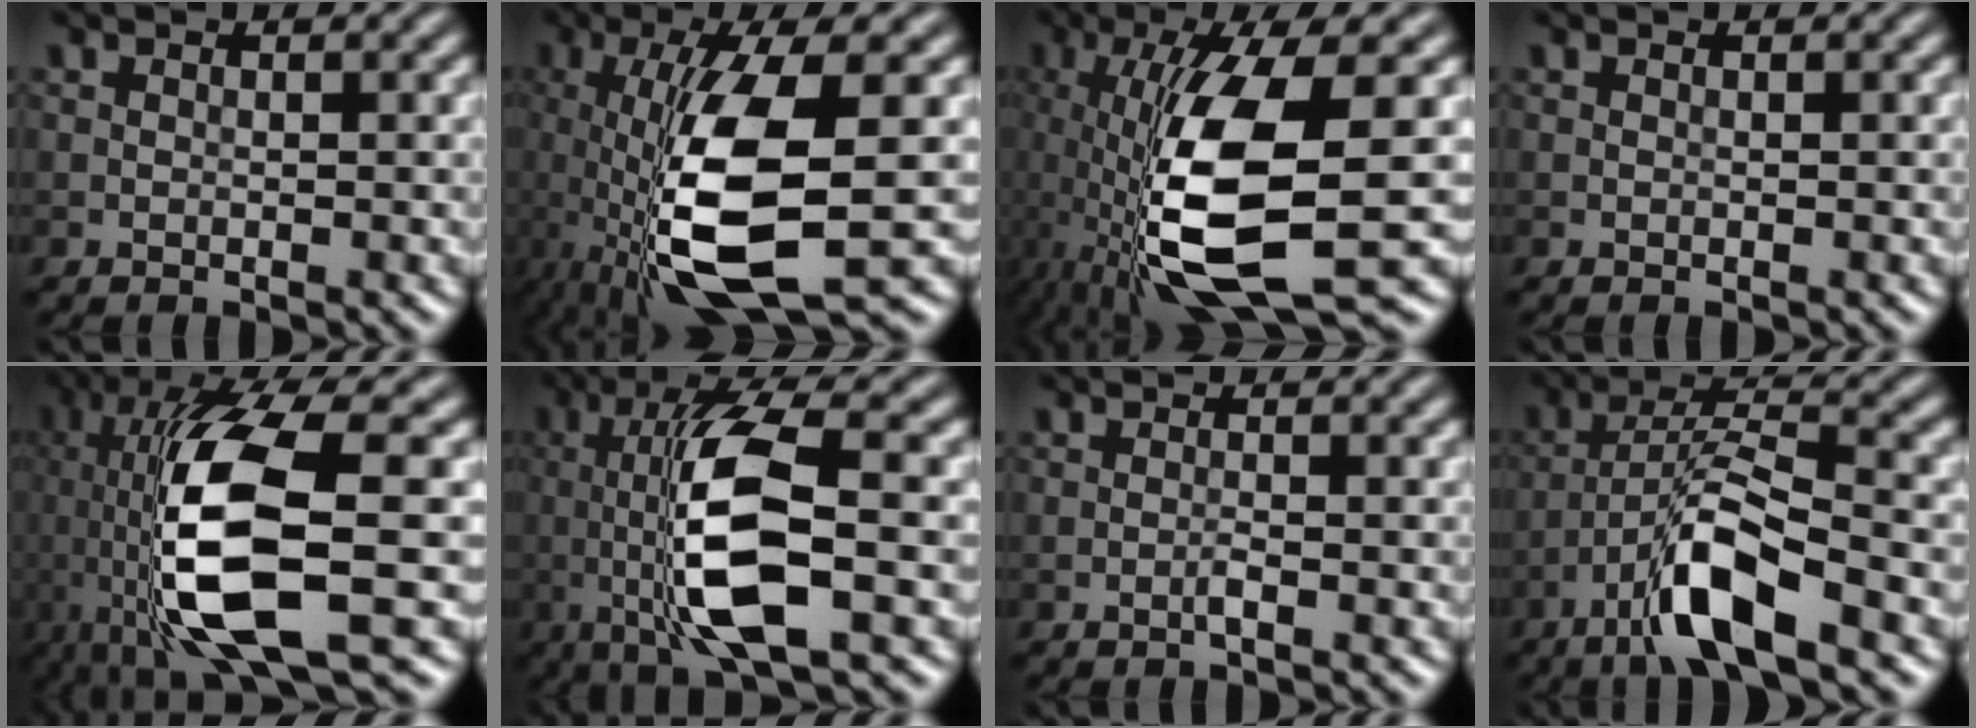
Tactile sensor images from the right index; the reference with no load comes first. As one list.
[{"total": 10.5, "force": [-1.5, 2.9, 10.0], "torque": [-0.195, -0.015, -0.022]}, {"total": 11.8, "force": [-2.1, 3.4, 11.1], "torque": [-0.217, -0.020, -0.035]}, {"total": 0.0}, {"total": 13.6, "force": [-1.2, 4.4, 12.9], "torque": [-0.248, -0.018, -0.023]}, {"total": 10.0, "force": [-0.8, 2.9, 9.5], "torque": [-0.179, 0.001, -0.013]}, {"total": 0.7, "force": [-0.4, 0.0, 0.6], "torque": [-0.013, 0.001, -0.010]}, {"total": 7.3, "force": [-4.1, 1.3, 5.9], "torque": [-0.112, 0.011, -0.080]}]